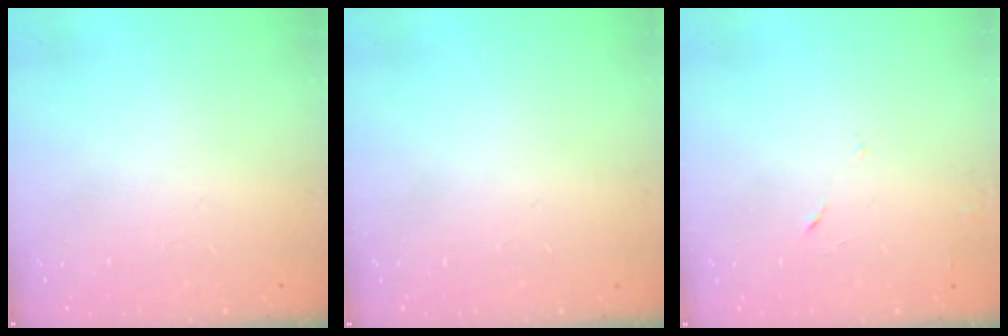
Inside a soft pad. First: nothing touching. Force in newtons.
{"total": 0.0}
{"total": 3.9, "press": 3.8, "slide": 0.9}